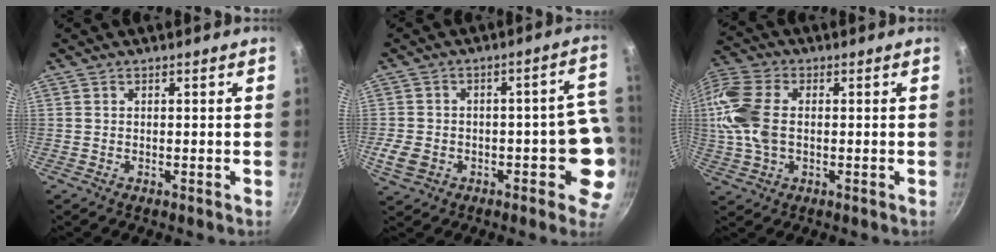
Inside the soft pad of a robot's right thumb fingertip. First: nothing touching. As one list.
[{"total": 10.7, "force": [-2.4, 7.0, 7.7], "torque": [-0.053, 0.026, -0.036]}, {"total": 14.7, "force": [0.7, 9.6, 11.1], "torque": [-0.244, 0.019, 0.002]}]